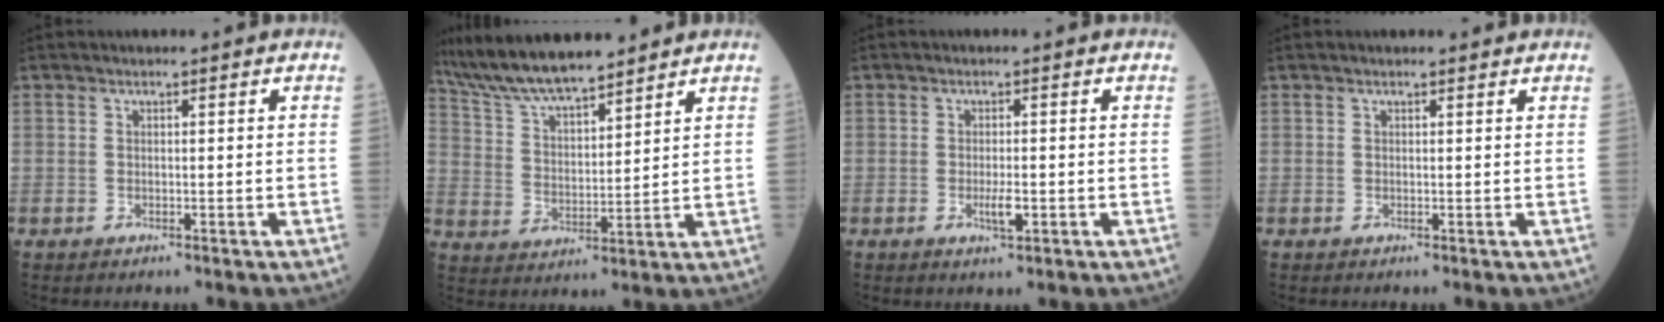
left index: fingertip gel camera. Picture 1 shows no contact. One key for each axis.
{"total": 12.1, "fx": 10.9, "fy": 1.9, "fz": 5.1, "tx": -0.104, "ty": 0.011, "tz": 0.206}
{"total": 2.4, "fx": -0.8, "fy": 0.5, "fz": 2.2, "tx": -0.044, "ty": -0.002, "tz": -0.010}
{"total": 1.5, "fx": 1.4, "fy": 0.3, "fz": 0.4, "tx": -0.009, "ty": 0.010, "tz": 0.014}